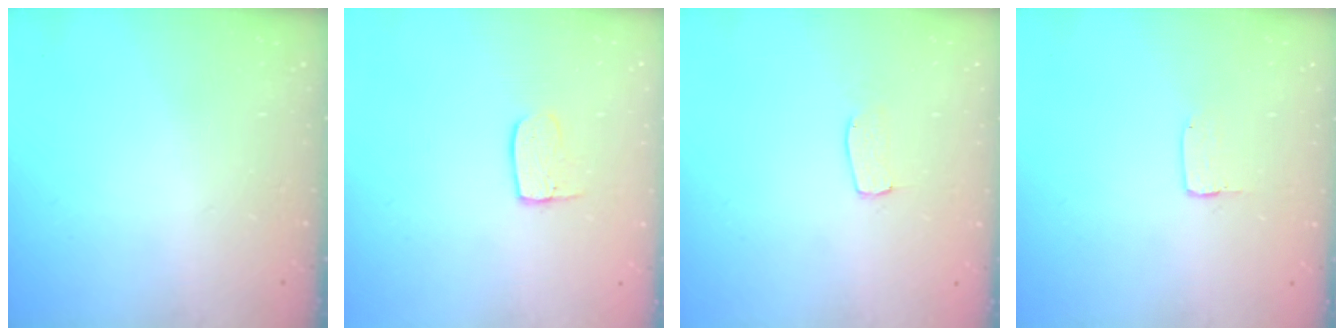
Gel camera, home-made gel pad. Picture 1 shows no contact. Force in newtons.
{"total": 6.7, "press": 6.7, "slide": 0.4}
{"total": 3.3, "press": 3.3, "slide": 0.2}
{"total": 2.0, "press": 2.0, "slide": 0.1}